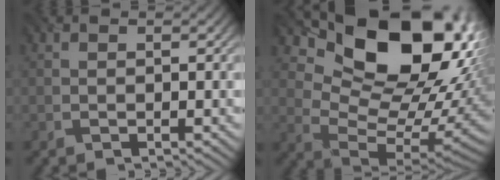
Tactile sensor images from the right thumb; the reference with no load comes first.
{"total": 18.8, "force": [7.0, 12.0, 12.7], "torque": [-0.177, 0.002, 0.143]}